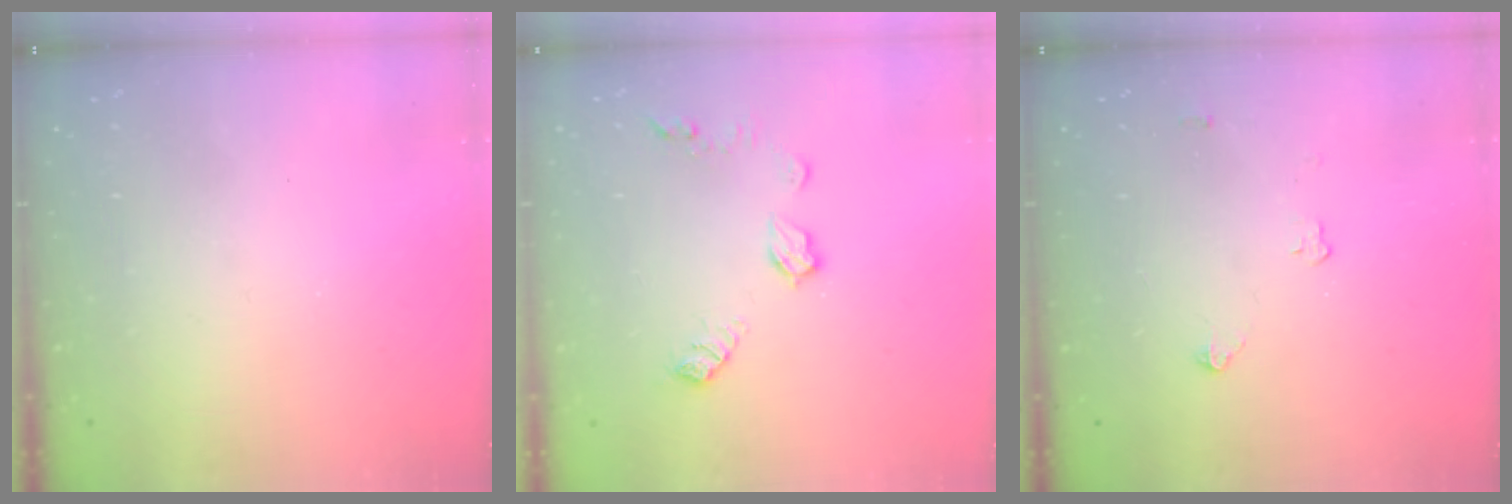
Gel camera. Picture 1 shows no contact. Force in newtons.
{"total": 8.3, "press": 8.3, "slide": 0.2}
{"total": 2.8, "press": 2.8, "slide": 0.4}